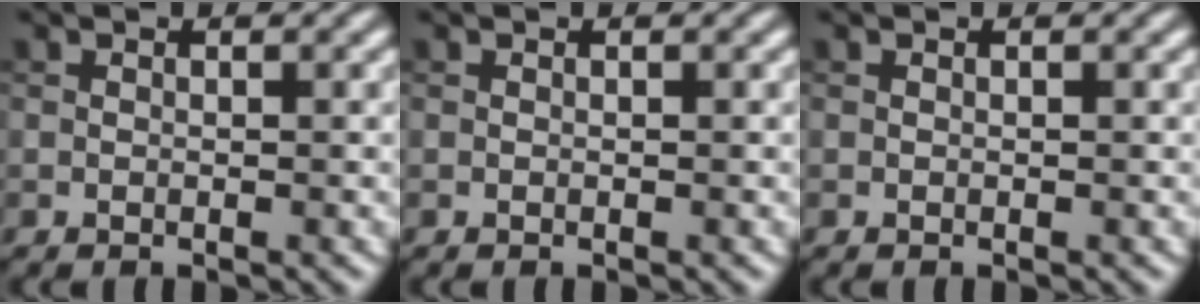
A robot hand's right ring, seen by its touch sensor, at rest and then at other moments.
{"total": 0.0}
{"total": 0.0}